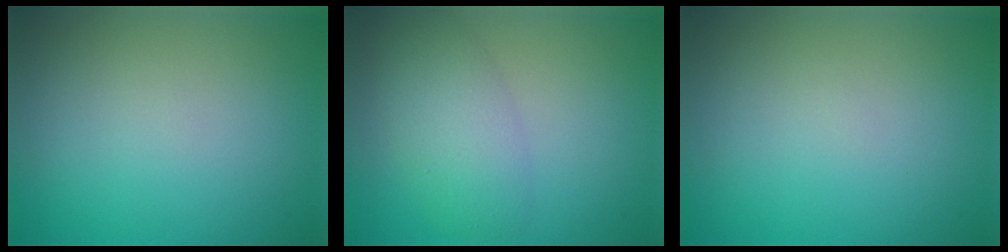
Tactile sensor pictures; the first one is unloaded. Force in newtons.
{"total": 4.0, "press": 4.0, "slide": 0.1}
{"total": 0.0}